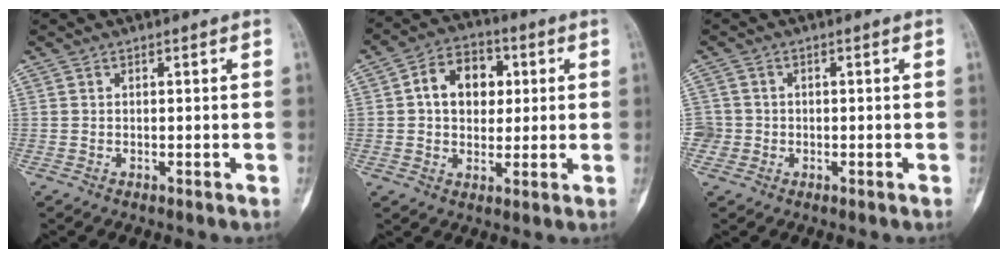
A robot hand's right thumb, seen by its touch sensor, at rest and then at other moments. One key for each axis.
{"total": 10.8, "fx": 2.0, "fy": 7.9, "fz": 7.0, "tx": -0.077, "ty": 0.011, "tz": 0.027}
{"total": 2.8, "fx": -0.4, "fy": 2.8, "fz": -0.1, "tx": 0.022, "ty": 0.009, "tz": -0.011}